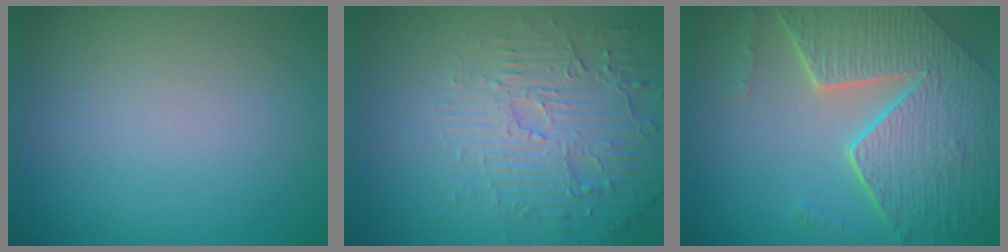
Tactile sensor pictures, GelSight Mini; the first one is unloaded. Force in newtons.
{"total": 6.0, "press": 3.7, "slide": 4.7}
{"total": 8.1, "press": 5.9, "slide": 5.5}